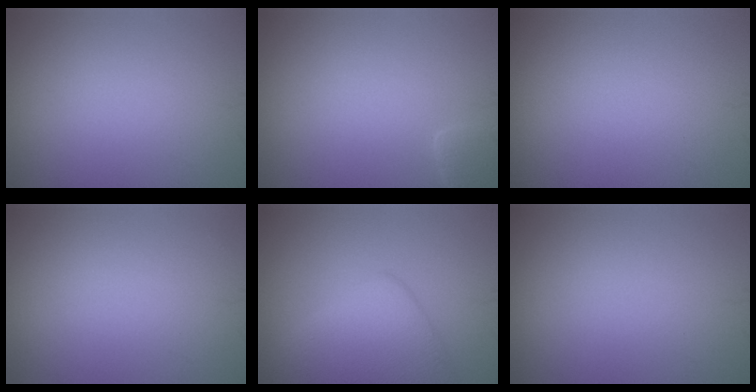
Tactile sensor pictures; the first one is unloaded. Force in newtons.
{"total": 1.6, "press": 1.6, "slide": 0.1}
{"total": 0.0}
{"total": 0.0}
{"total": 5.3, "press": 5.3, "slide": 0.2}
{"total": 0.0}